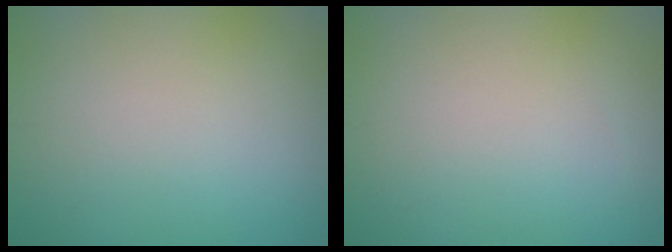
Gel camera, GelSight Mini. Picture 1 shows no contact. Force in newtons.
{"total": 0.0}